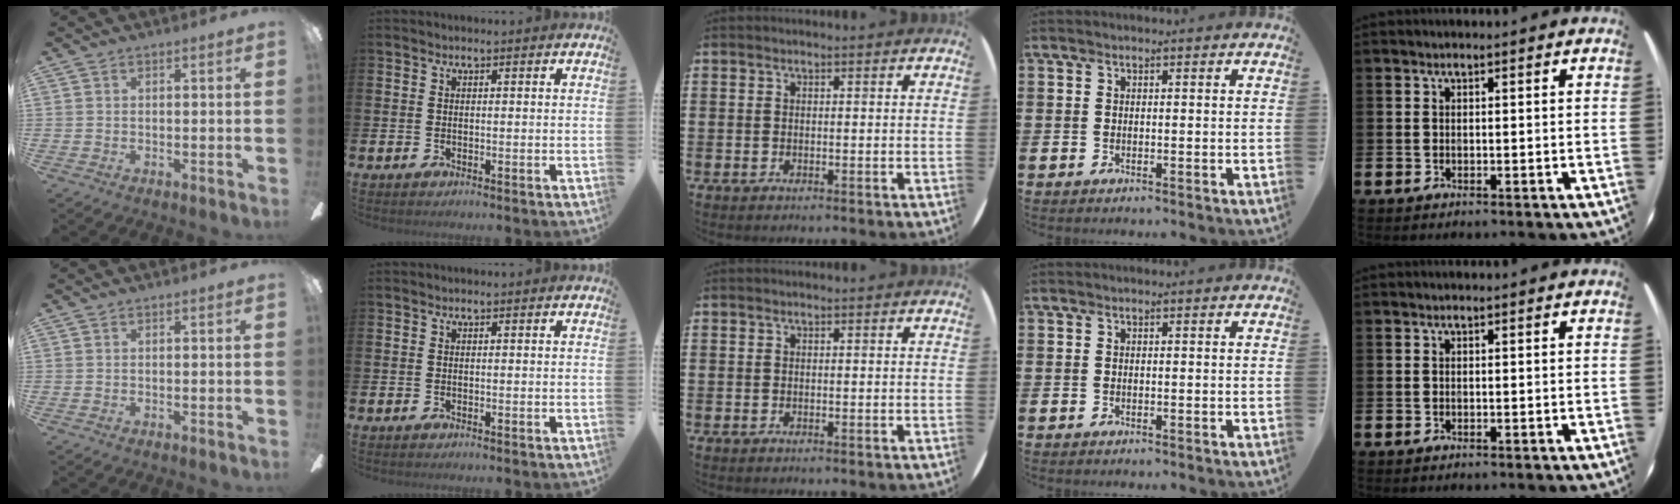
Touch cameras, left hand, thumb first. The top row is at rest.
{}